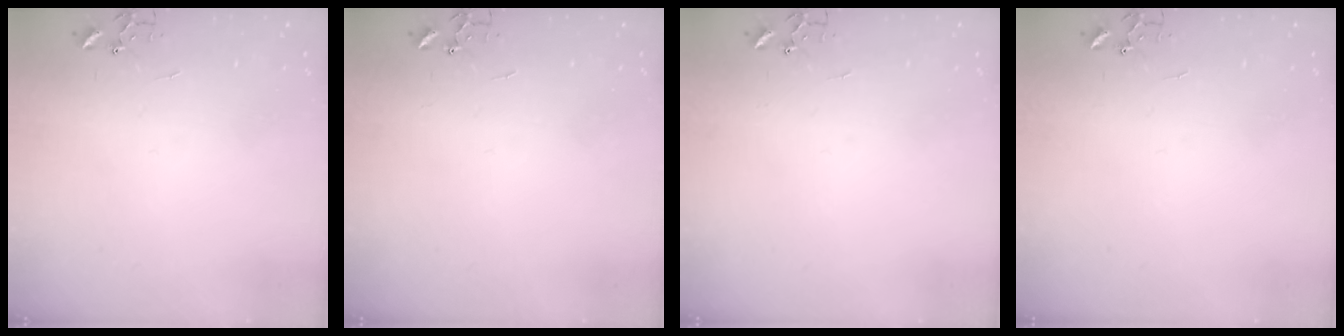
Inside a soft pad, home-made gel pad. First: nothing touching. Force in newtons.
{"total": 0.0}
{"total": 0.0}
{"total": 0.0}